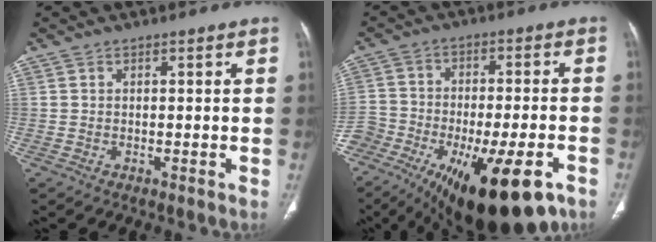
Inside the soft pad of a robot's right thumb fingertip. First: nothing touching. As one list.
[{"total": 27.3, "force": [-14.9, 11.4, 19.8], "torque": [-0.351, 0.022, -0.232]}]